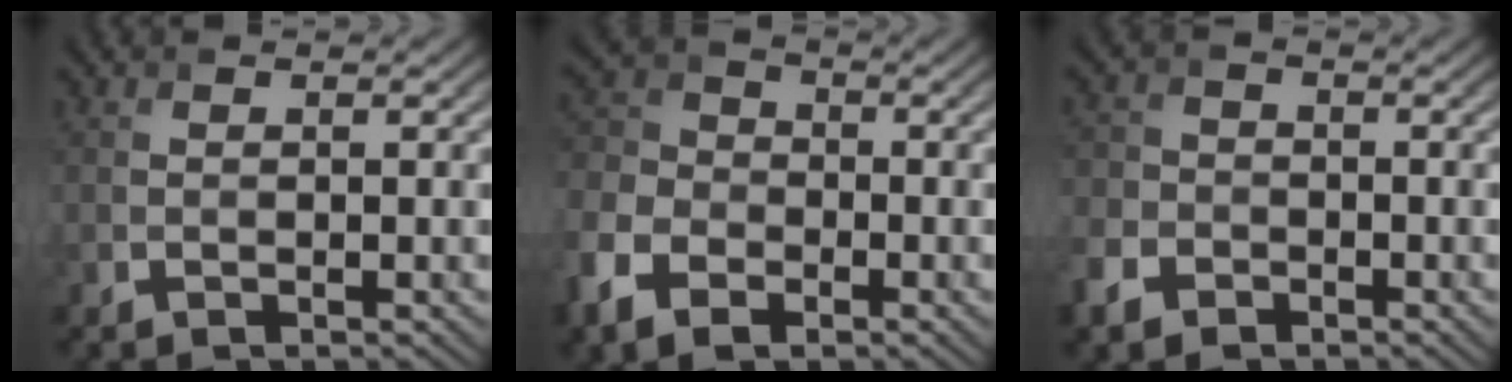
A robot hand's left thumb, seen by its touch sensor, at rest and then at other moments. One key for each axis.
{"total": 9.4, "fx": -4.5, "fy": 6.1, "fz": 5.5, "tx": -0.161, "ty": -0.022, "tz": -0.105}
{"total": 4.5, "fx": -2.6, "fy": 3.1, "fz": 1.9, "tx": -0.060, "ty": -0.003, "tz": -0.060}